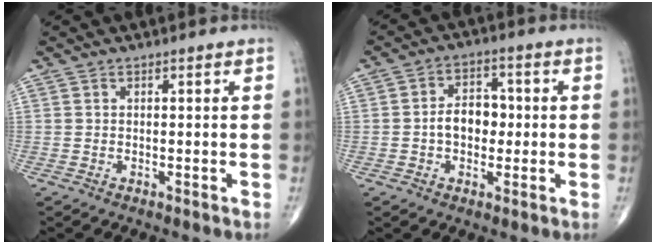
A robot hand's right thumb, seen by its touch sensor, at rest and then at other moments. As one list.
[{"total": 6.8, "force": [-0.5, 4.8, 4.8], "torque": [-0.057, 0.019, -0.016]}]